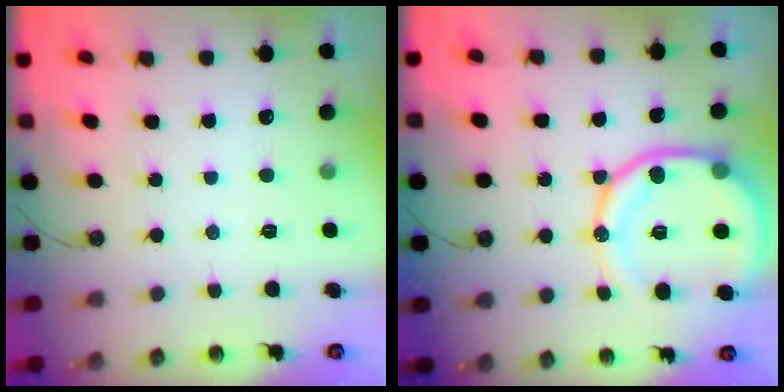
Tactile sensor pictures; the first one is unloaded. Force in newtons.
{"total": 16.8, "press": 16.7, "slide": 2.0}